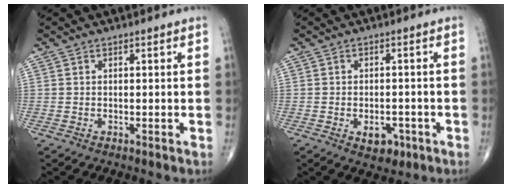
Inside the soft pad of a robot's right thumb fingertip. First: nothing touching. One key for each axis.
{"total": 4.7, "fx": -1.9, "fy": 3.0, "fz": 3.1, "tx": -0.029, "ty": 0.009, "tz": -0.020}